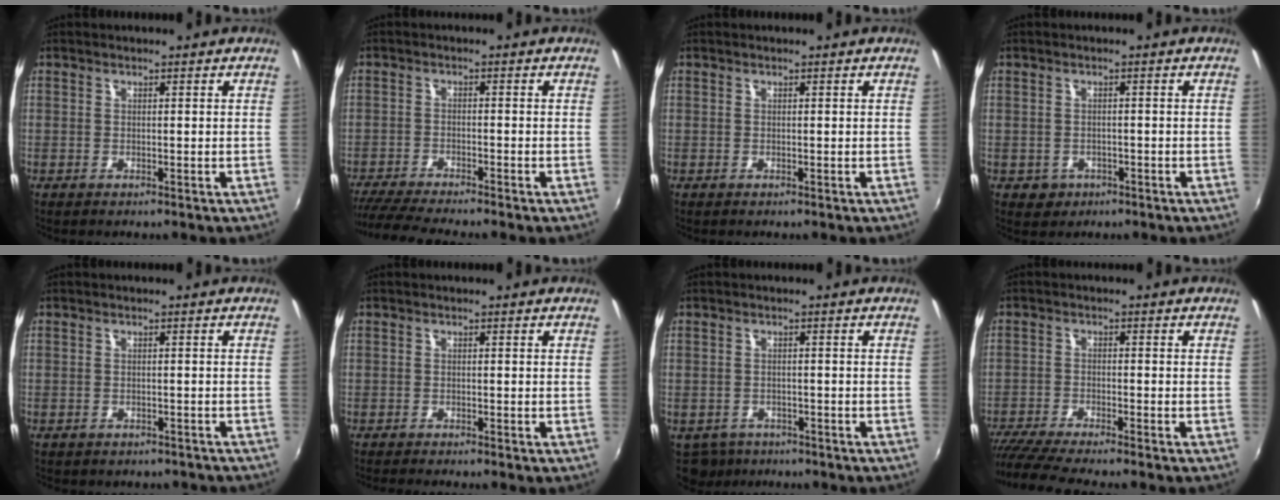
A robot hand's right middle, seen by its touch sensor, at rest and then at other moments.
{"total": 8.2, "force": [-7.5, -0.5, 3.3], "torque": [-0.087, -0.025, -0.132]}
{"total": 0.0}
{"total": 3.3, "force": [-1.2, 2.9, 0.9], "torque": [-0.026, -0.002, -0.013]}
{"total": 3.4, "force": [-2.9, 1.7, 1.0], "torque": [-0.021, -0.010, -0.032]}
{"total": 1.6, "force": [-1.5, -0.1, 0.7], "torque": [-0.017, -0.012, -0.029]}
{"total": 4.8, "force": [-3.3, 3.3, 1.3], "torque": [-0.039, -0.012, -0.048]}
{"total": 9.2, "force": [-8.2, -0.4, 4.2], "torque": [-0.106, -0.037, -0.146]}